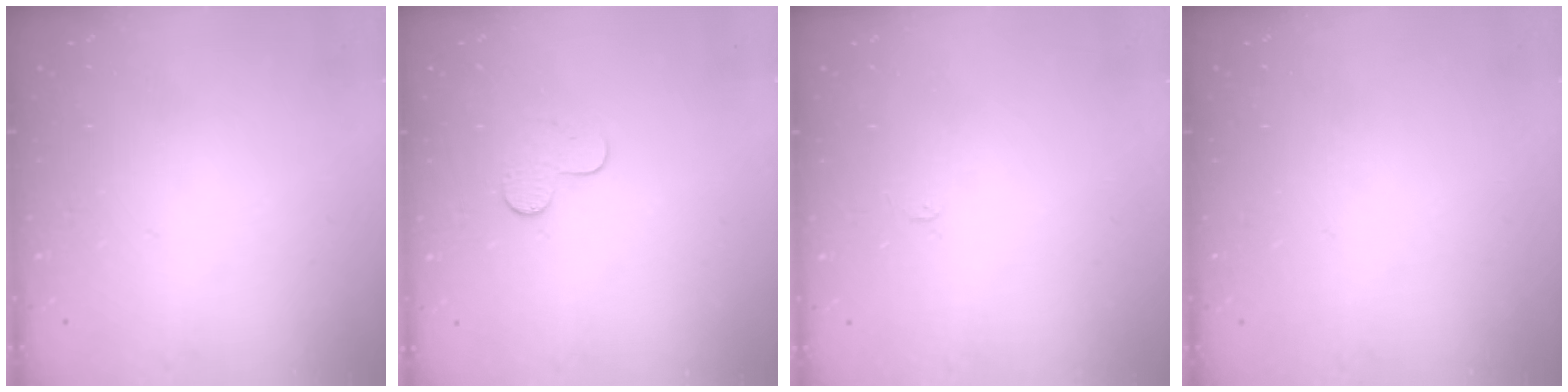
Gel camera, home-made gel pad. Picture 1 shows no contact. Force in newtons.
{"total": 5.0, "press": 5.0, "slide": 0.5}
{"total": 2.4, "press": 2.4, "slide": 0.3}
{"total": 0.0}